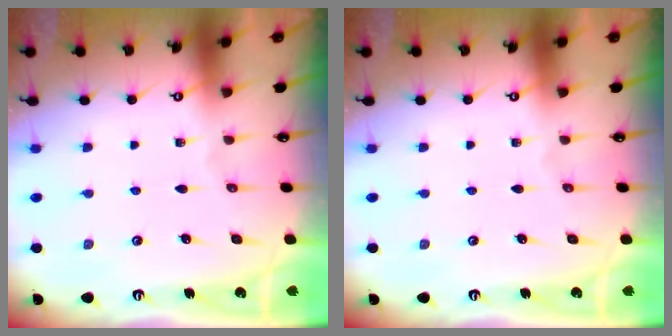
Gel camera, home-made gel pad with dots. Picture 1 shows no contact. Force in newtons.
{"total": 0.0}